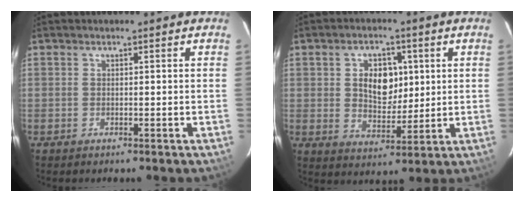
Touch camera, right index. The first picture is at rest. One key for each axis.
{"total": 8.4, "fx": 1.8, "fy": 5.8, "fz": 5.8, "tx": -0.100, "ty": 0.011, "tz": 0.036}